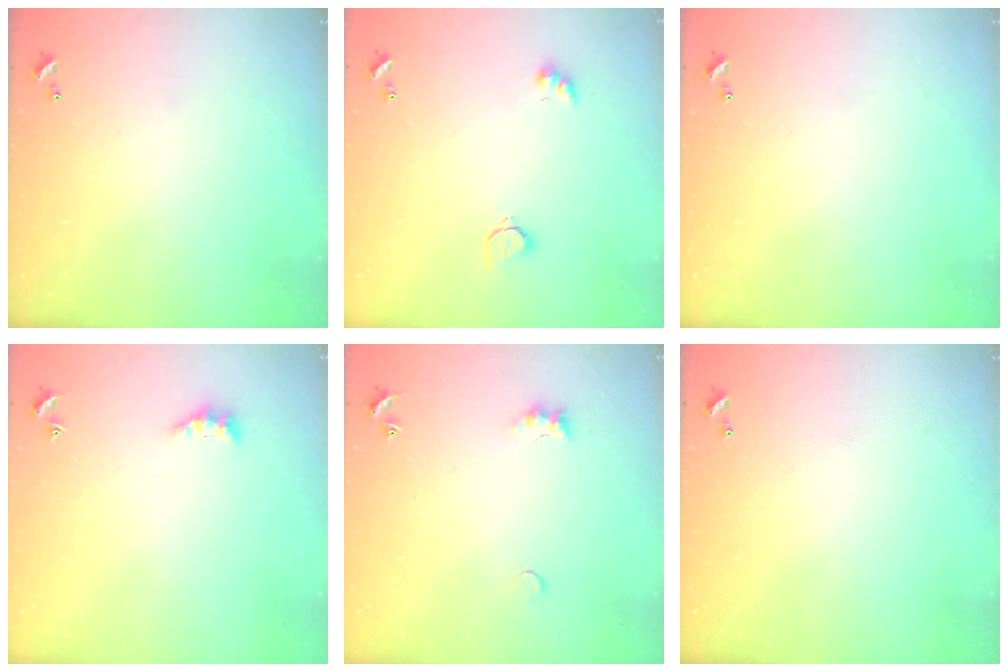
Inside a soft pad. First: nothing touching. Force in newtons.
{"total": 2.6, "press": 2.6, "slide": 0.5}
{"total": 0.0}
{"total": 2.4, "press": 2.4, "slide": 0.6}
{"total": 1.9, "press": 1.9, "slide": 0.5}
{"total": 0.0}